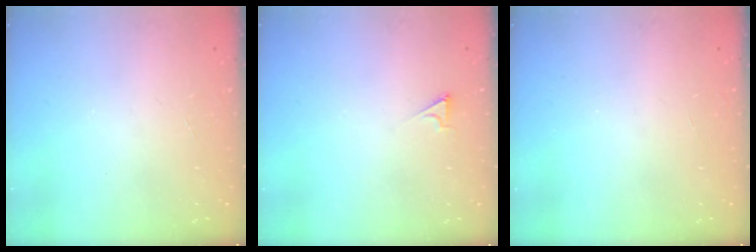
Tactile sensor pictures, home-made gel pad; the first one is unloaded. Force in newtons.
{"total": 2.1, "press": 2.1, "slide": 0.3}
{"total": 0.0}